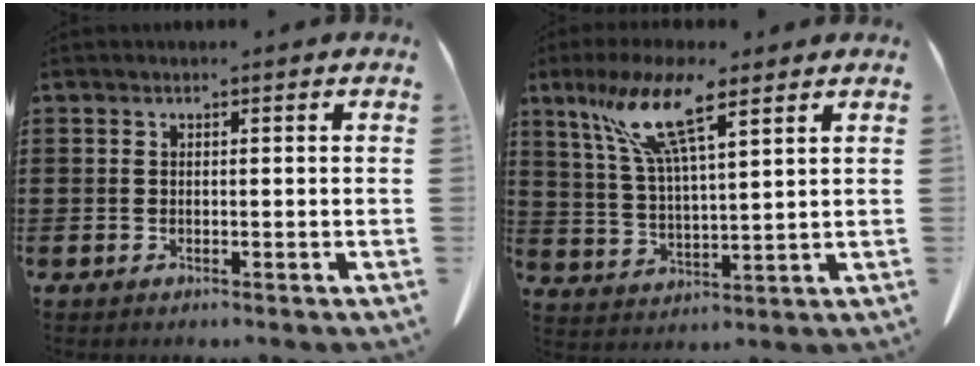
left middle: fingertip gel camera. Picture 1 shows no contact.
{"total": 11.1, "force": [7.1, 2.2, 8.2], "torque": [-0.183, -0.010, 0.124]}